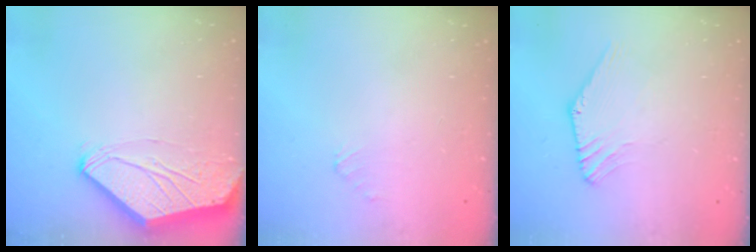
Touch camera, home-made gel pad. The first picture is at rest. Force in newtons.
{"total": 1.0, "press": 0.9, "slide": 0.4}
{"total": 2.7, "press": 2.7, "slide": 0.1}